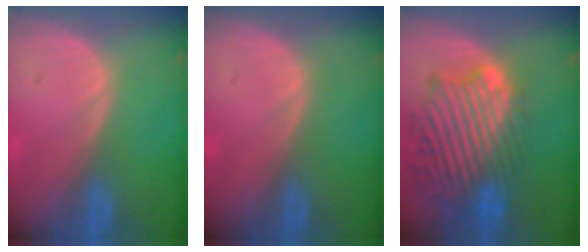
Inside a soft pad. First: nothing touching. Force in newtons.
{"total": 0.0}
{"total": 13.0, "press": 11.6, "slide": 5.8}